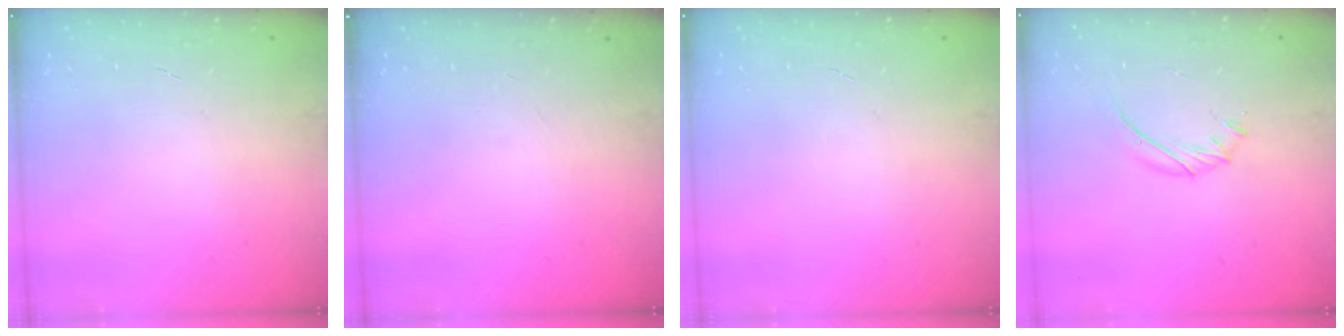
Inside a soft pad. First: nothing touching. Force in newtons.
{"total": 0.0}
{"total": 0.0}
{"total": 5.9, "press": 5.8, "slide": 1.5}